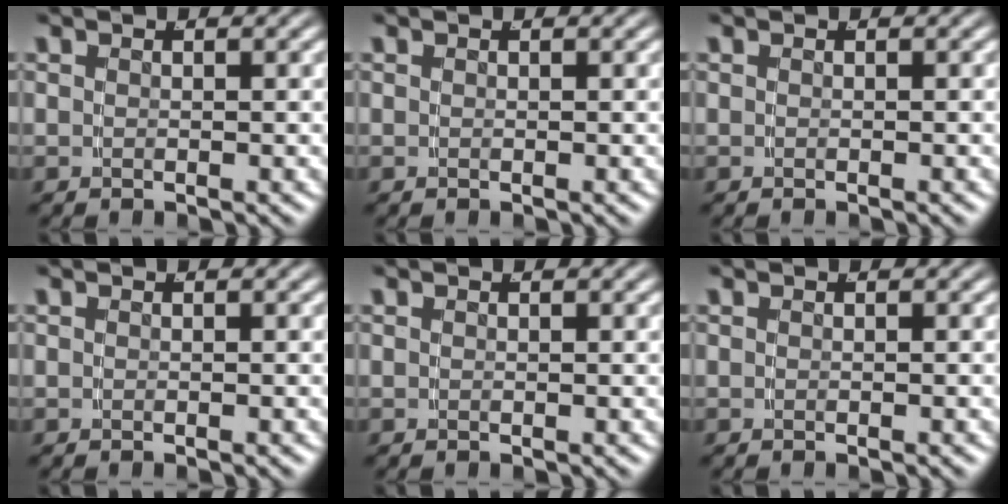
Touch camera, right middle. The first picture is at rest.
{"total": 0.0}
{"total": 0.0}
{"total": 0.0}
{"total": 0.0}
{"total": 0.0}